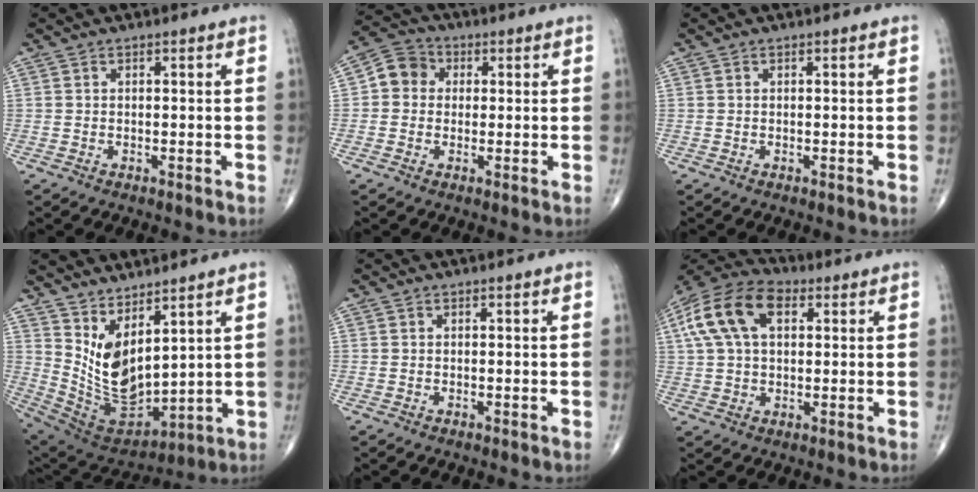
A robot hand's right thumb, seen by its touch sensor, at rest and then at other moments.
{"total": 6.2, "force": [0.6, 5.5, 2.7], "torque": [-0.029, 0.016, -0.003]}
{"total": 0.0}
{"total": 13.2, "force": [5.9, 6.1, 10.1], "torque": [-0.176, -0.049, 0.146]}
{"total": 0.0}
{"total": 14.8, "force": [4.6, 8.9, 10.9], "torque": [-0.207, 0.024, 0.077]}